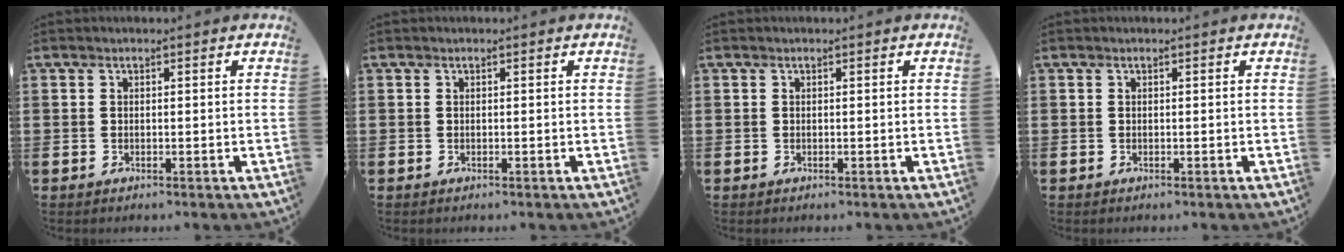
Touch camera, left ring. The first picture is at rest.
{"total": 0.0}
{"total": 0.0}
{"total": 0.0}